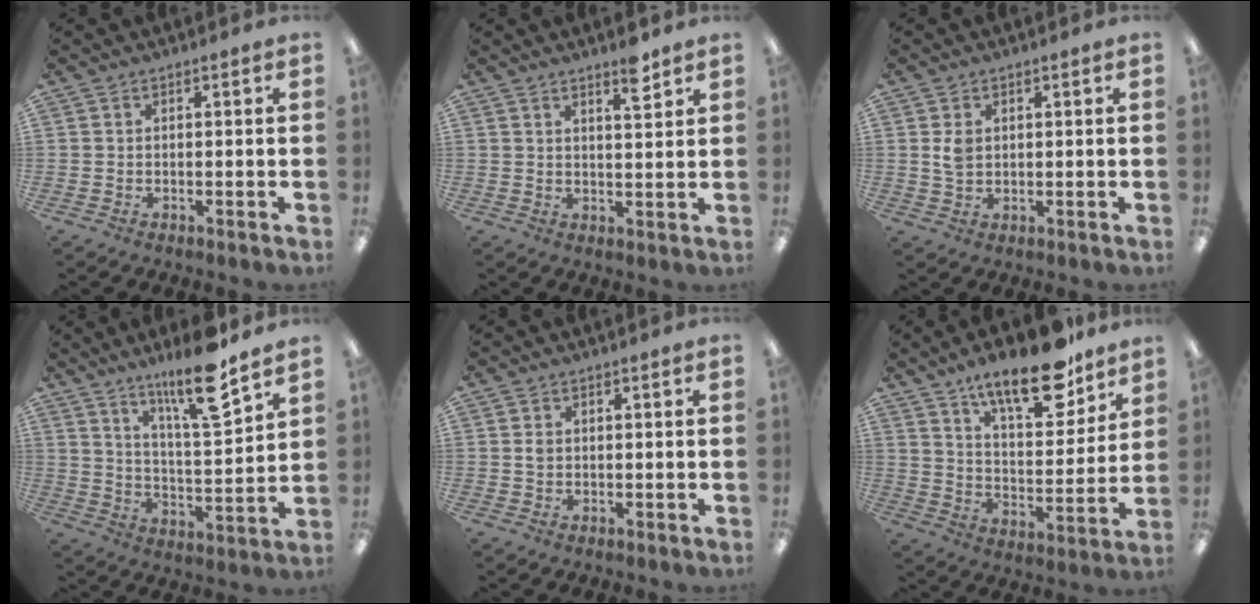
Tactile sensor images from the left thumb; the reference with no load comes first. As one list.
[{"total": 5.3, "force": [4.0, 1.3, 3.2], "torque": [-0.033, -0.025, 0.062]}, {"total": 3.5, "force": [1.0, 2.4, 2.2], "torque": [-0.040, 0.000, 0.016]}, {"total": 15.0, "force": [11.3, 2.7, 9.5], "torque": [-0.157, -0.063, 0.182]}, {"total": 1.3, "force": [0.4, 1.0, 0.7], "torque": [-0.015, 0.004, 0.005]}, {"total": 18.9, "force": [14.0, 6.4, 10.9], "torque": [-0.165, -0.083, 0.233]}]